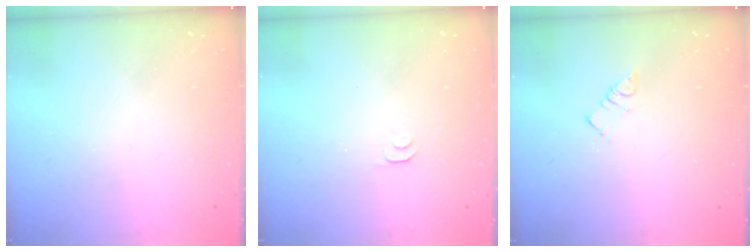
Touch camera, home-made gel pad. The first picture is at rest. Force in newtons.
{"total": 3.5, "press": 3.4, "slide": 0.4}
{"total": 2.5, "press": 2.5, "slide": 0.1}